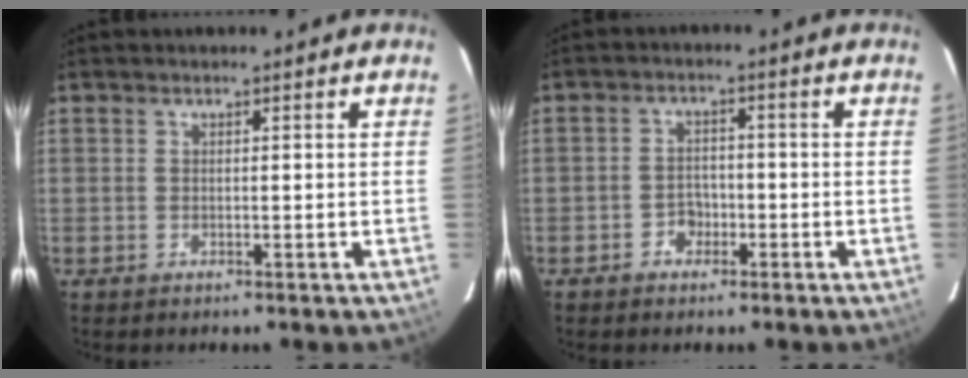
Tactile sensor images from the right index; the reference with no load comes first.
{"total": 3.4, "force": [-1.9, 2.7, 0.9], "torque": [-0.020, 0.012, -0.029]}